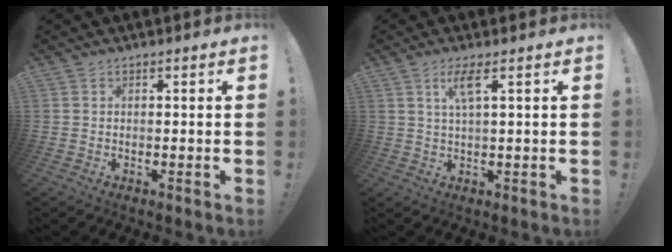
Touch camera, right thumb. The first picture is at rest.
{"total": 5.1, "force": [2.3, 0.5, 4.5], "torque": [-0.086, 0.001, 0.035]}